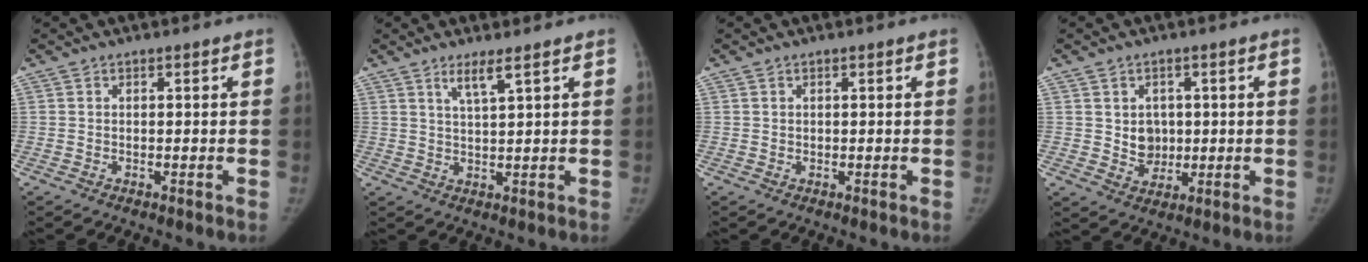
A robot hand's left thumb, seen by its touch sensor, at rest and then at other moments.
{"total": 3.4, "force": [2.3, 0.0, 2.6], "torque": [-0.054, -0.018, 0.047]}
{"total": 0.0}
{"total": 5.1, "force": [0.6, 4.5, 2.4], "torque": [-0.007, -0.004, 0.017]}